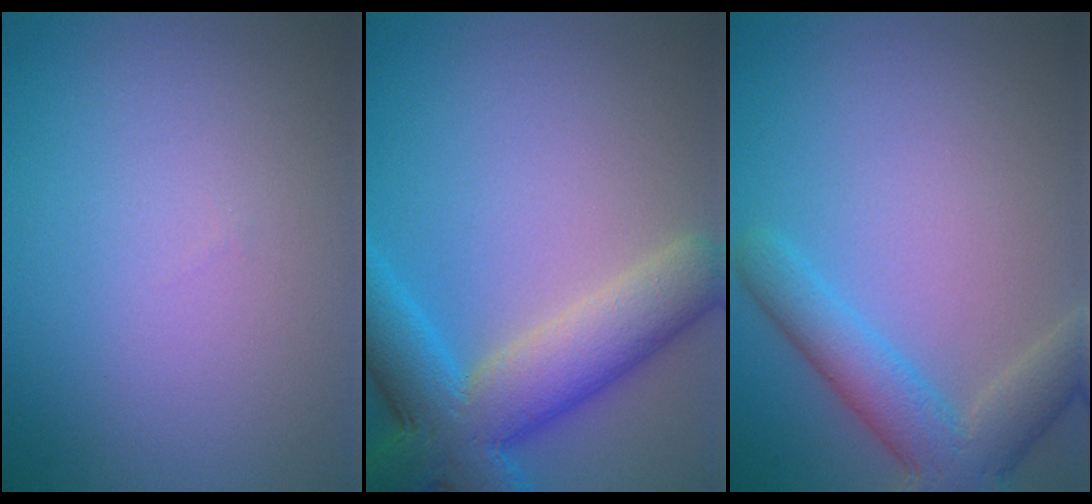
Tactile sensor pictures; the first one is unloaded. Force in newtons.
{"total": 9.5, "press": 9.4, "slide": 0.5}
{"total": 5.1, "press": 5.1, "slide": 0.2}